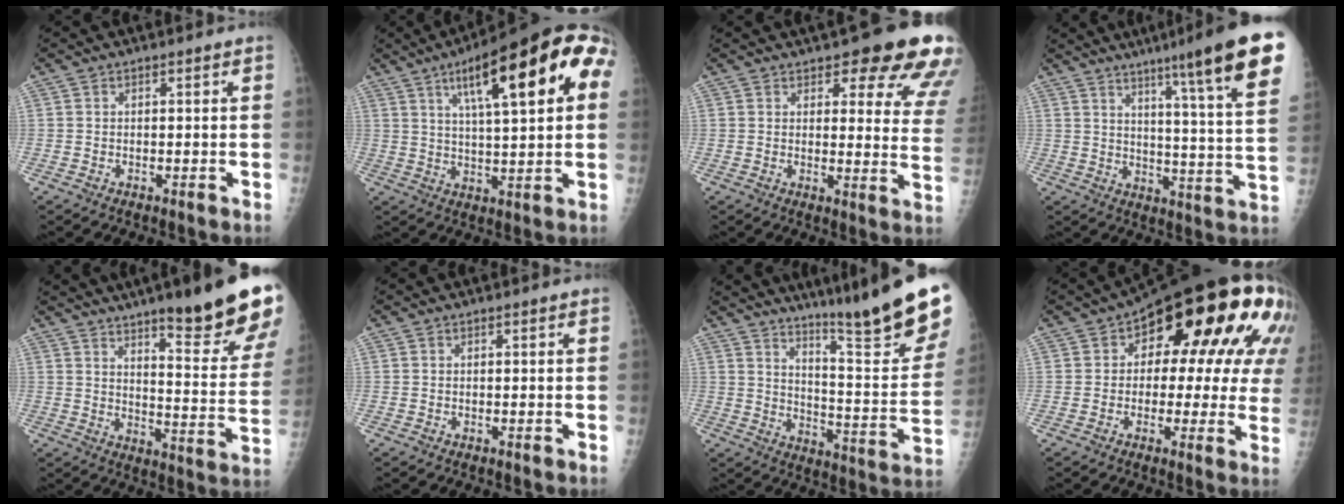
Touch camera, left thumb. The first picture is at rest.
{"total": 20.5, "force": [7.3, 5.4, 18.4], "torque": [-0.248, 0.014, 0.101]}
{"total": 16.6, "force": [11.1, 5.5, 11.2], "torque": [-0.085, -0.047, 0.113]}
{"total": 21.3, "force": [13.2, 1.0, 16.8], "torque": [-0.216, -0.057, 0.172]}
{"total": 22.2, "force": [15.2, 2.9, 15.9], "torque": [-0.195, -0.083, 0.210]}
{"total": 0.0}
{"total": 25.7, "force": [19.5, 1.6, 16.7], "torque": [-0.220, -0.139, 0.275]}
{"total": 22.2, "force": [7.2, 10.2, 18.3], "torque": [-0.201, 0.024, 0.089]}